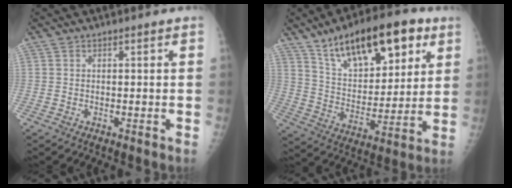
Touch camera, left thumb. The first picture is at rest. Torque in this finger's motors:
{"motor_torque": [1.02, 1.05, 1.51, -1.27, 0.31]}